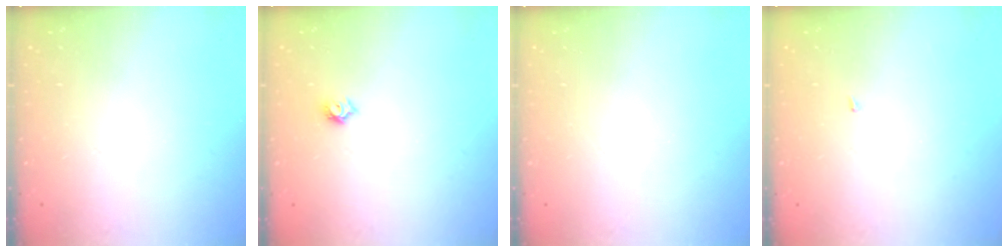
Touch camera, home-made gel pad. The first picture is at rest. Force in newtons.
{"total": 4.8, "press": 4.8, "slide": 0.6}
{"total": 0.0}
{"total": 1.4, "press": 1.3, "slide": 0.1}